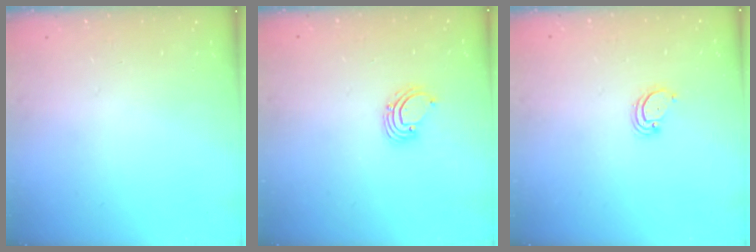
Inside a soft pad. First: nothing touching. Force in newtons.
{"total": 2.2, "press": 2.2, "slide": 0.2}
{"total": 2.3, "press": 2.3, "slide": 0.2}